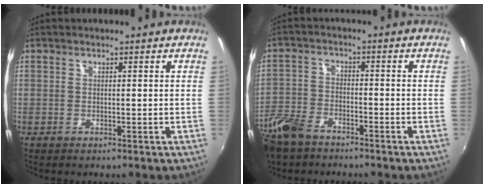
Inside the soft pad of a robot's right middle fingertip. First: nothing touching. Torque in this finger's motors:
{"motor_torque": [0.63, -1.33, 0.13, 0.06]}